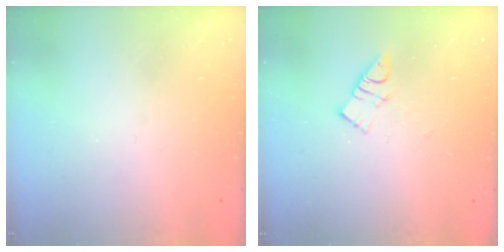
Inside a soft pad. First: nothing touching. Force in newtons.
{"total": 5.9, "press": 5.9, "slide": 0.1}